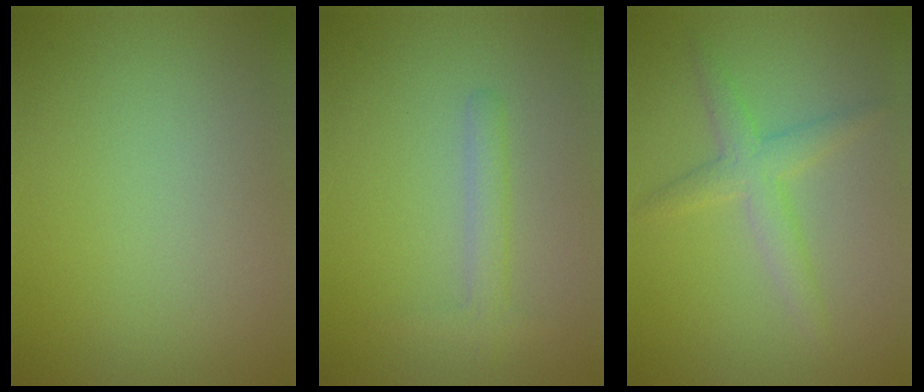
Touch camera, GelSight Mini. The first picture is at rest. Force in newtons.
{"total": 1.8, "press": 1.8, "slide": 0.1}
{"total": 3.0, "press": 3.0, "slide": 0.2}